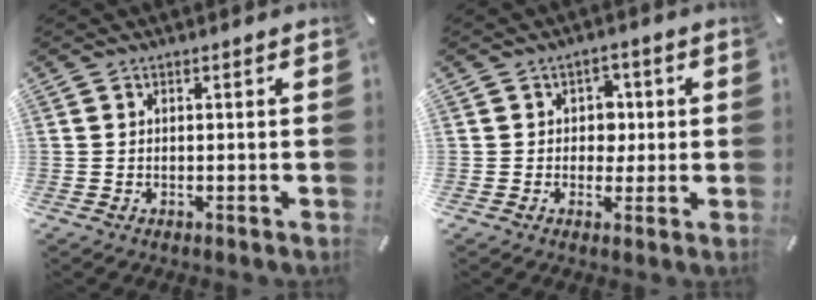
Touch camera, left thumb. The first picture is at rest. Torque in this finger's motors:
{"motor_torque": [0.46, 0.80, 0.04, -0.10, 0.08]}